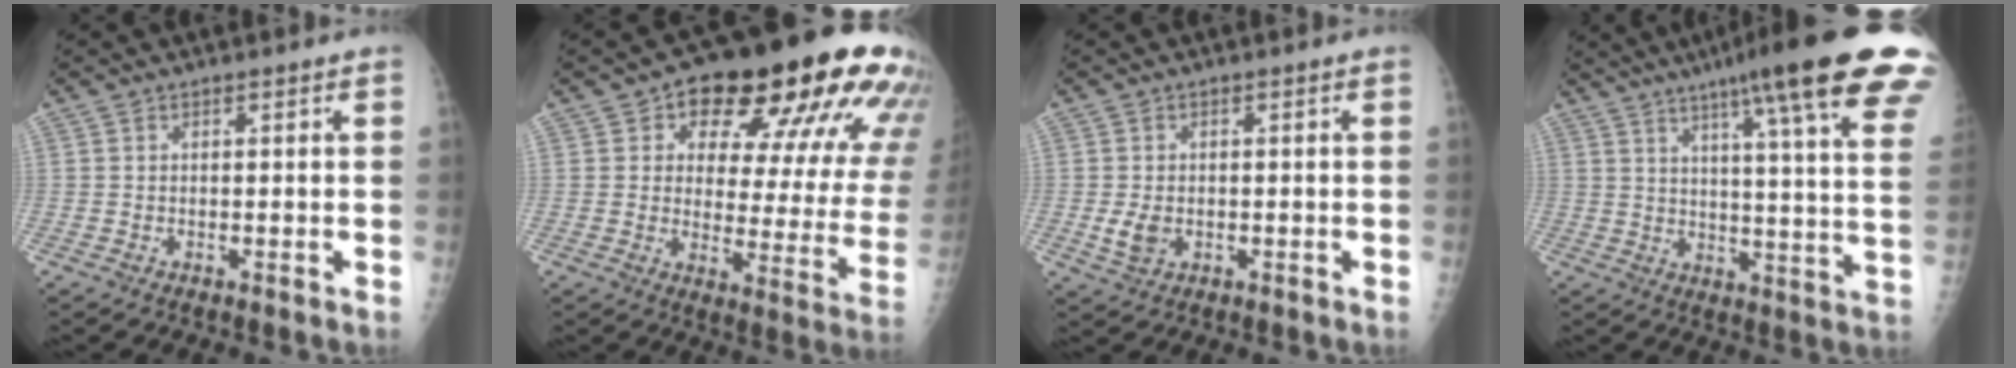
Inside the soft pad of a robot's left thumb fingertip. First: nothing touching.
{"total": 24.9, "force": [12.4, 10.8, 18.6], "torque": [-0.205, -0.013, 0.165]}
{"total": 3.5, "force": [-0.5, 2.5, 2.4], "torque": [-0.044, -0.004, -0.005]}
{"total": 26.3, "force": [16.9, 2.6, 20.0], "torque": [-0.251, -0.055, 0.219]}